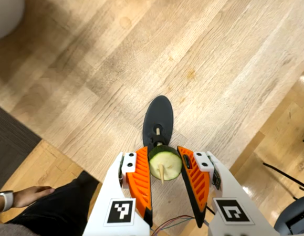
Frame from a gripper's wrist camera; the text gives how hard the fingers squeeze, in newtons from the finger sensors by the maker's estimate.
{"total": 8.0, "left": 7.6, "right": 8.4}